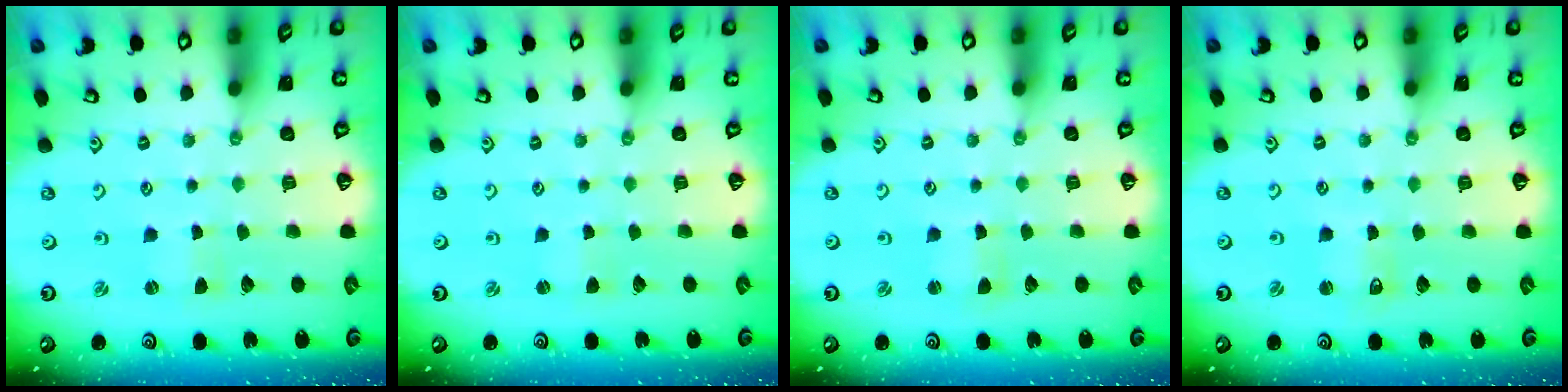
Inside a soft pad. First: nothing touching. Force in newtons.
{"total": 1.2, "press": 1.2, "slide": 0.2}
{"total": 1.6, "press": 1.5, "slide": 0.3}
{"total": 1.9, "press": 1.9, "slide": 0.3}